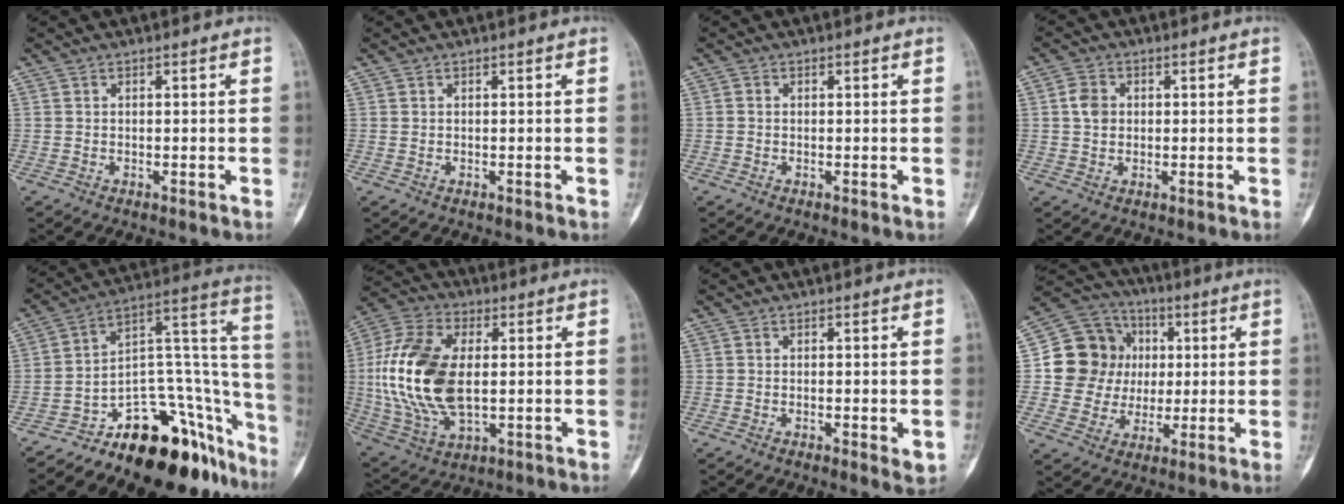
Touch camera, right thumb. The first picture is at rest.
{"total": 0.0}
{"total": 0.5, "force": [-0.1, 0.5, 0.2], "torque": [-0.004, 0.001, -0.004]}
{"total": 3.9, "force": [0.5, 3.1, 2.2], "torque": [-0.035, 0.002, 0.006]}
{"total": 24.5, "force": [-15.9, 10.4, 15.6], "torque": [-0.103, 0.143, -0.238]}
{"total": 20.3, "force": [0.8, 11.4, 16.8], "torque": [-0.358, -0.003, 0.020]}
{"total": 2.9, "force": [-0.6, 1.1, 2.6], "torque": [-0.035, -0.007, -0.007]}
{"total": 14.8, "force": [1.7, 13.6, 5.6], "torque": [-0.059, 0.017, 0.033]}